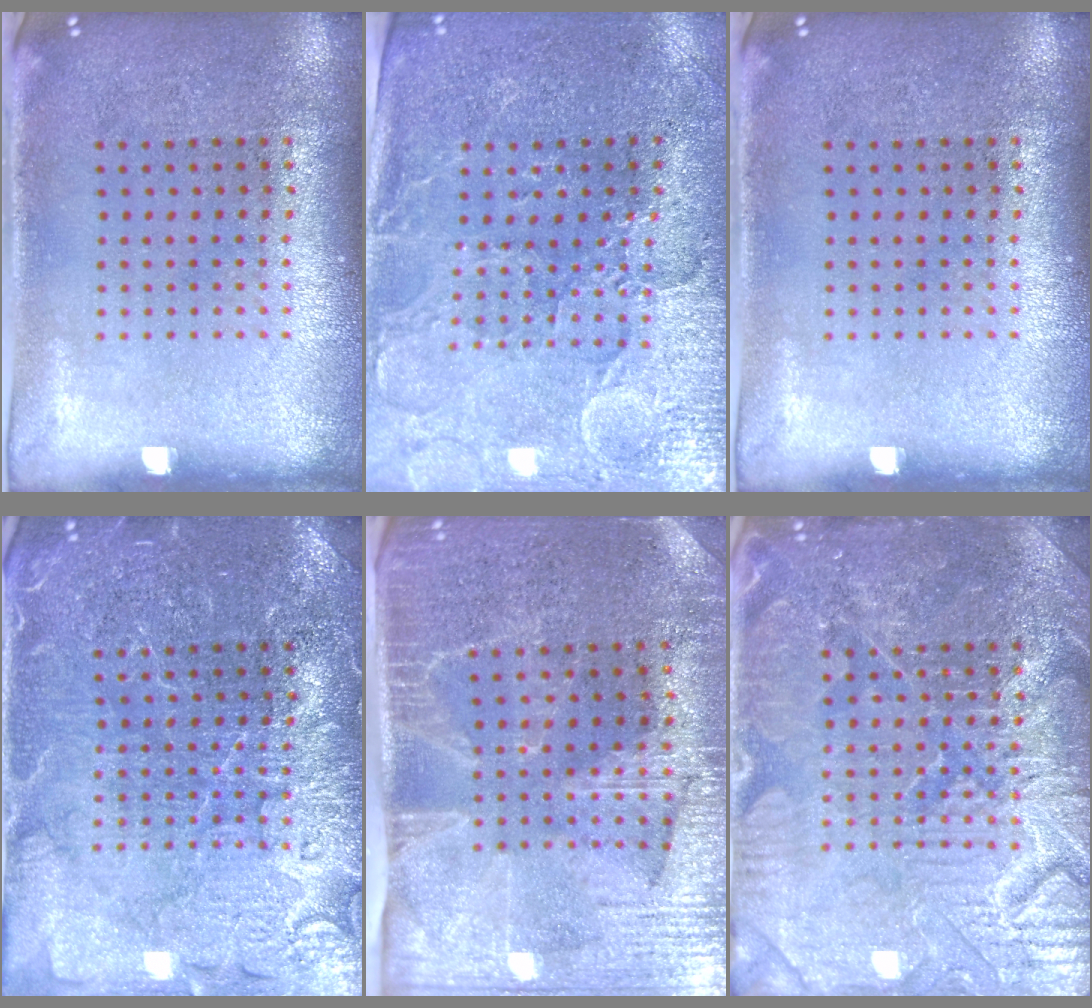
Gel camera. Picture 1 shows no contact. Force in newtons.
{"total": 3.5, "press": 3.3, "slide": 1.2}
{"total": 0.0}
{"total": 4.1, "press": 4.1, "slide": 0.6}
{"total": 4.0, "press": 3.5, "slide": 2.0}
{"total": 4.5, "press": 4.5, "slide": 0.6}